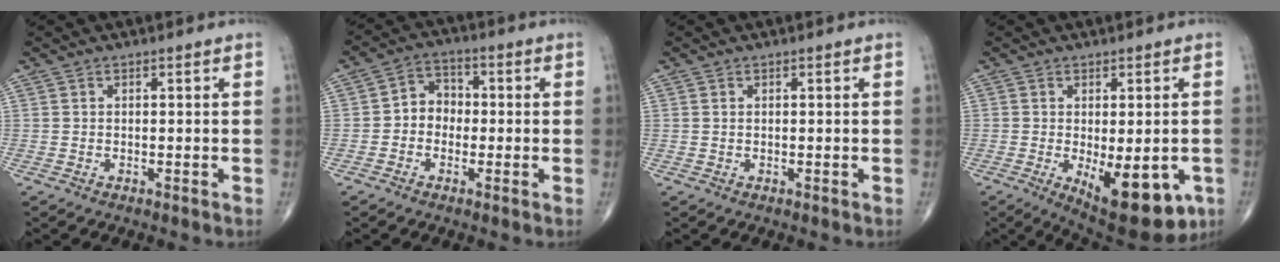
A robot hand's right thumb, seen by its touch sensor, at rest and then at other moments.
{"total": 5.7, "force": [-0.8, 4.8, 3.0], "torque": [-0.021, 0.024, -0.029]}
{"total": 0.0}
{"total": 14.0, "force": [-4.7, 6.0, 11.8], "torque": [-0.145, -0.013, -0.048]}